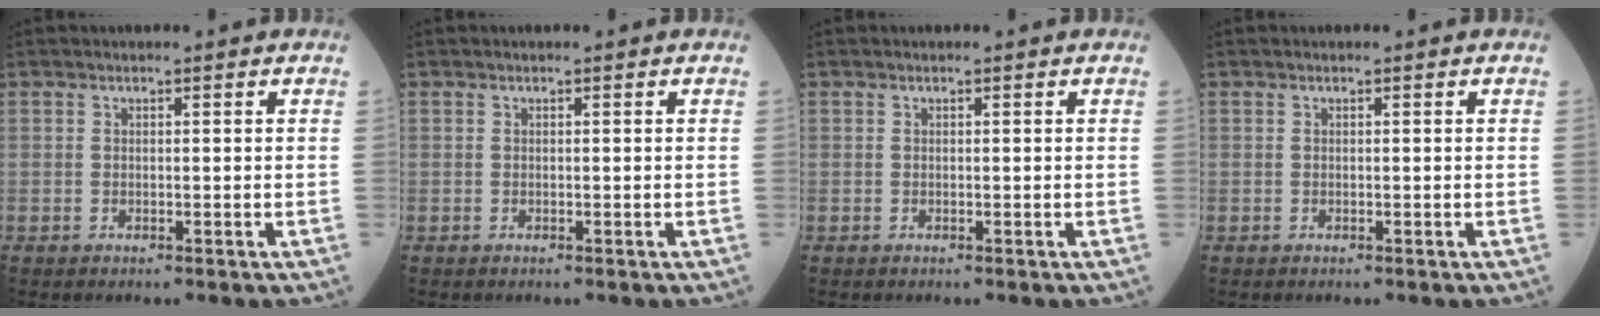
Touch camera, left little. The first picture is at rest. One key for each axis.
{"total": 0.0}
{"total": 0.0}
{"total": 0.0}